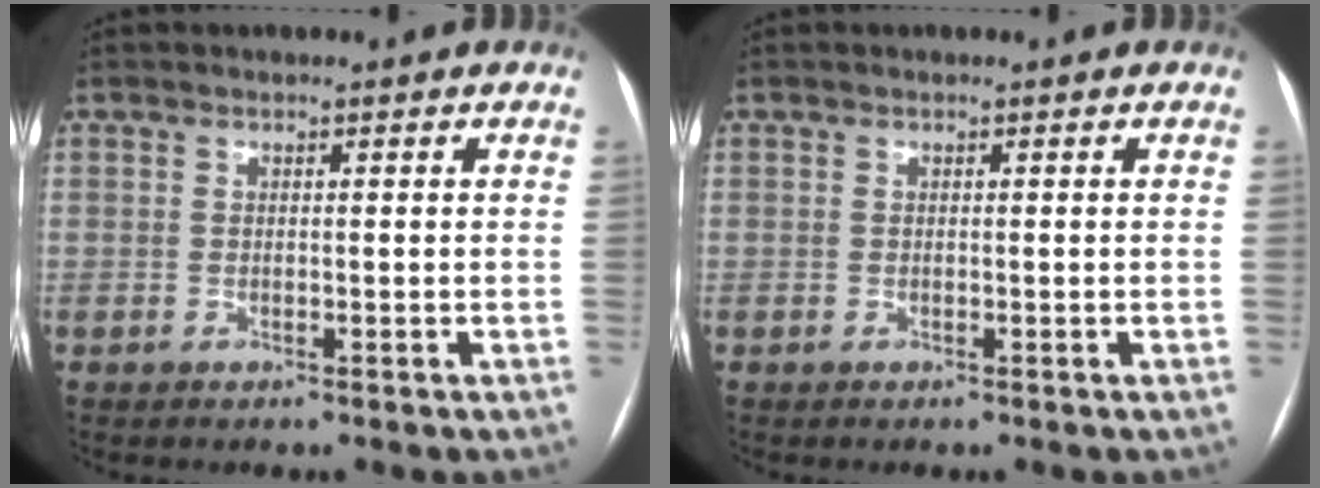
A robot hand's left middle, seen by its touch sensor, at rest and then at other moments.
{"total": 0.0}